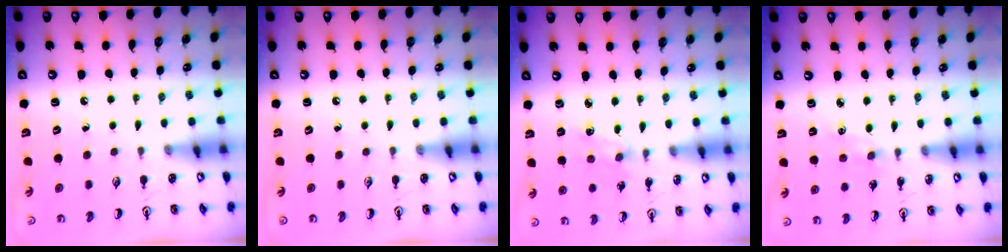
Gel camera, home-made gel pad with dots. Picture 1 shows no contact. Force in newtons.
{"total": 0.0}
{"total": 4.5, "press": 4.5, "slide": 0.5}
{"total": 1.1, "press": 1.1, "slide": 0.3}